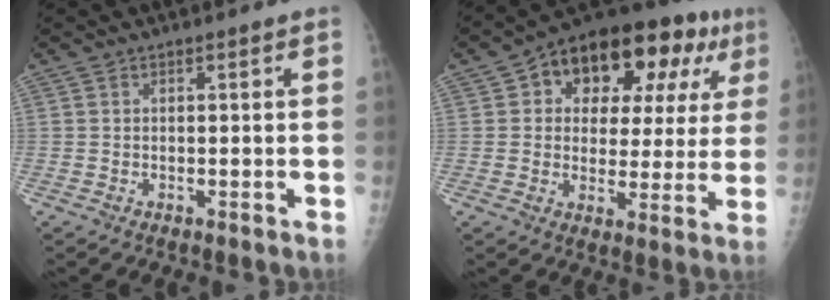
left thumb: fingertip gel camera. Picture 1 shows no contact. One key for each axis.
{"total": 19.9, "fx": 7.7, "fy": 11.3, "fz": 14.5, "tx": -0.149, "ty": 0.021, "tz": 0.101}